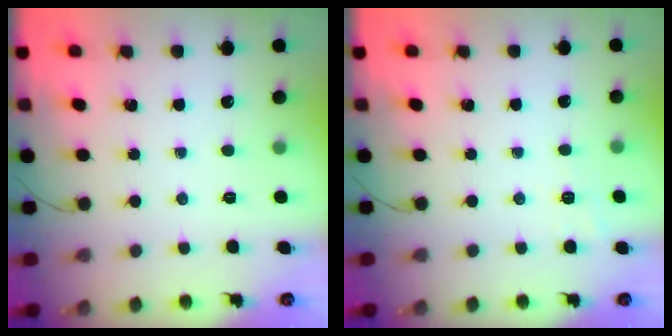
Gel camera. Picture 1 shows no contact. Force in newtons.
{"total": 2.0, "press": 1.3, "slide": 1.6}